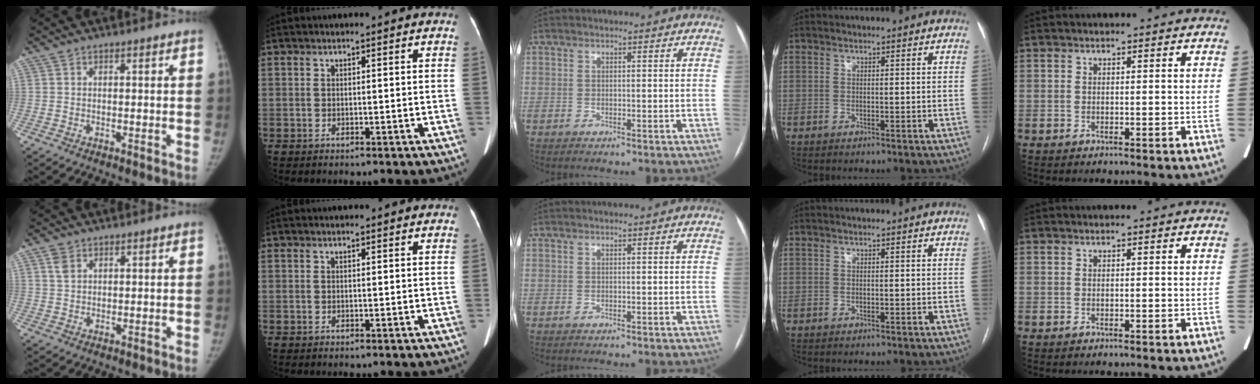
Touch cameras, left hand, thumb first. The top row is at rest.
{"thumb": {"total": 2.6, "force": [1.4, 1.8, 1.4], "torque": [-0.023, -0.002, 0.030]}, "index": {"total": 1.0, "force": [0.8, 0.2, 0.5], "torque": [-0.011, 0.009, 0.011]}}